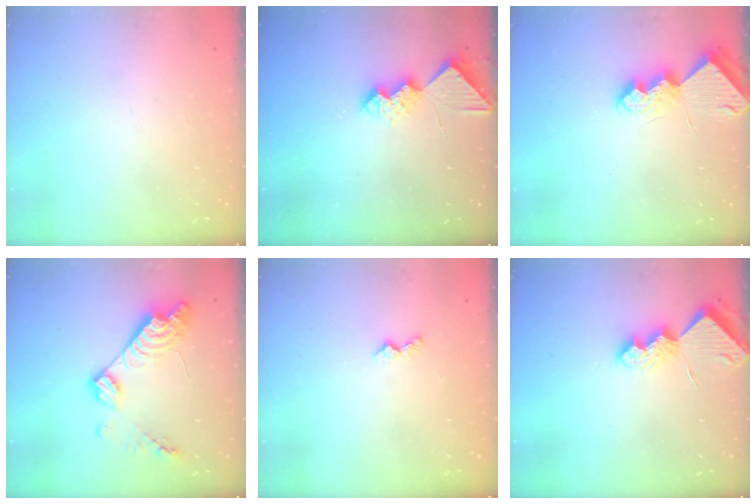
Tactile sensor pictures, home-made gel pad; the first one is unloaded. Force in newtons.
{"total": 9.4, "press": 9.3, "slide": 0.7}
{"total": 8.3, "press": 8.3, "slide": 0.3}
{"total": 14.5, "press": 14.5, "slide": 1.0}
{"total": 4.2, "press": 4.1, "slide": 0.6}
{"total": 7.4, "press": 7.3, "slide": 0.8}